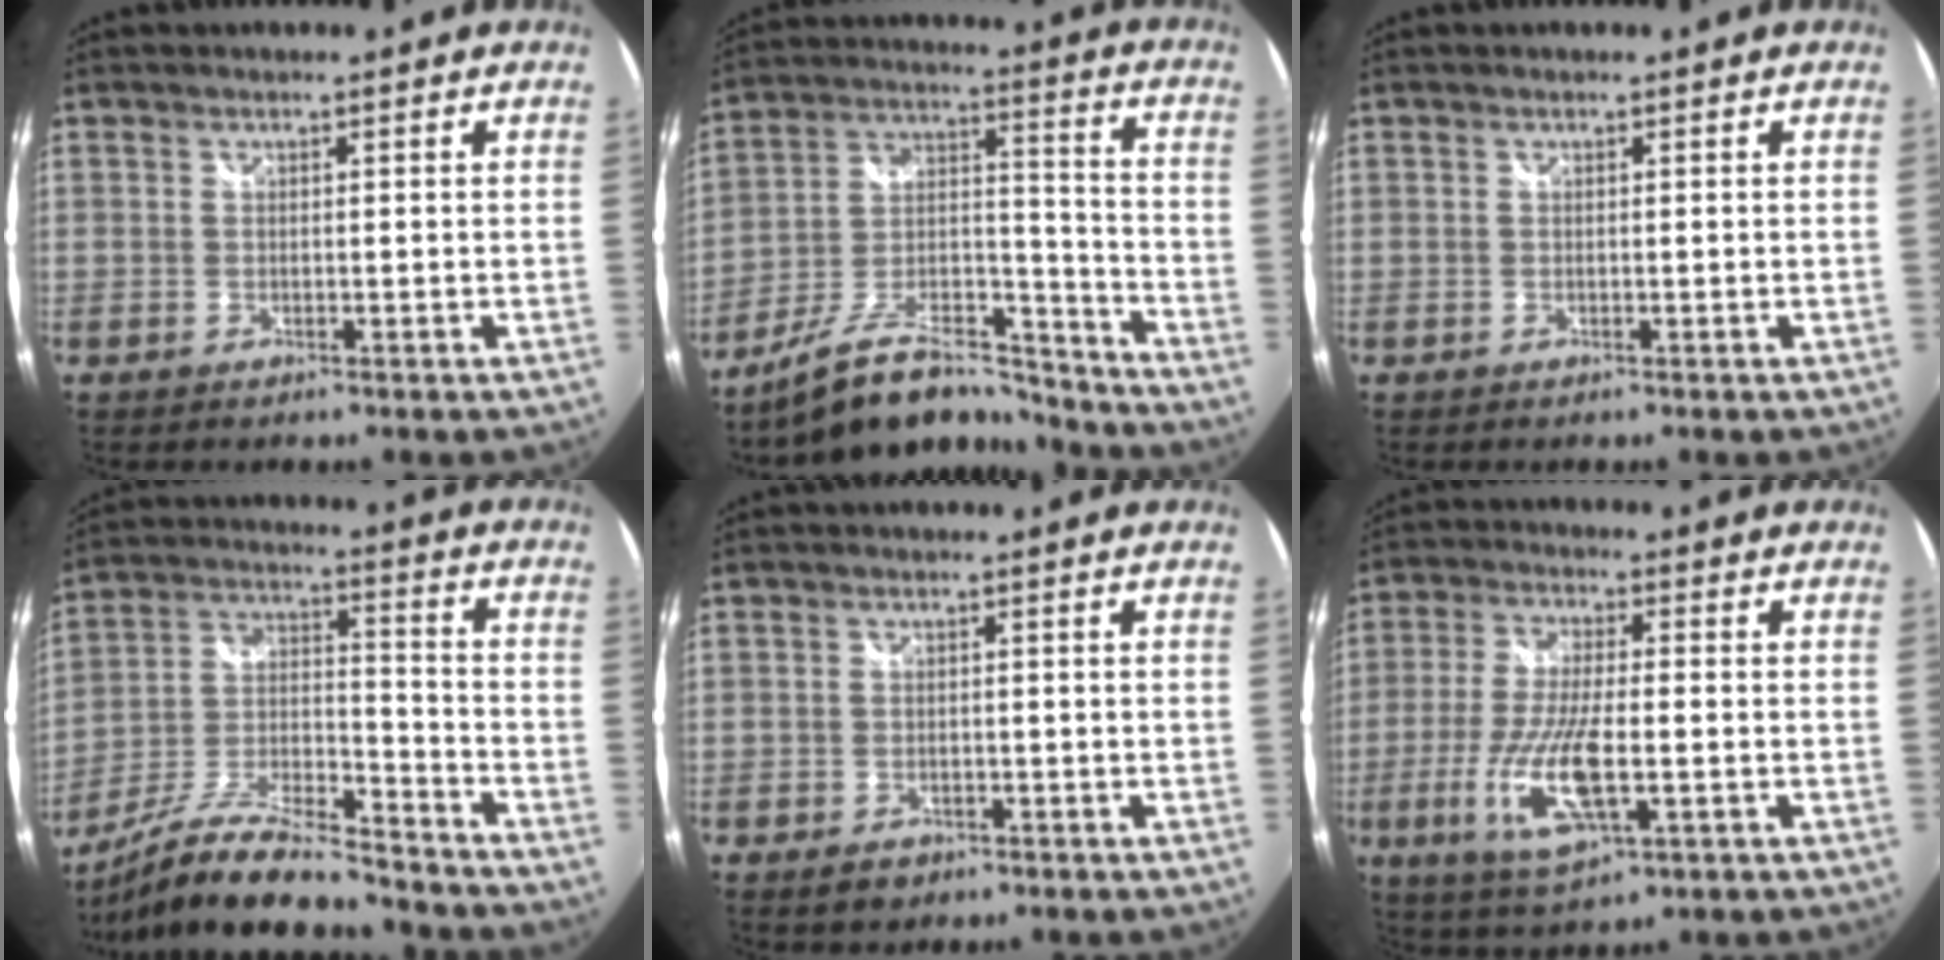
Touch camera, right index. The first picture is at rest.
{"total": 16.6, "force": [-14.2, 5.0, 7.0], "torque": [-0.135, 0.022, -0.233]}
{"total": 0.0}
{"total": 18.7, "force": [-15.3, 3.8, 10.1], "torque": [-0.205, -0.017, -0.269]}
{"total": 2.7, "force": [-1.5, 2.0, 1.1], "torque": [-0.024, -0.005, -0.020]}
{"total": 12.8, "force": [-3.6, 3.7, 11.7], "torque": [-0.243, -0.018, -0.066]}